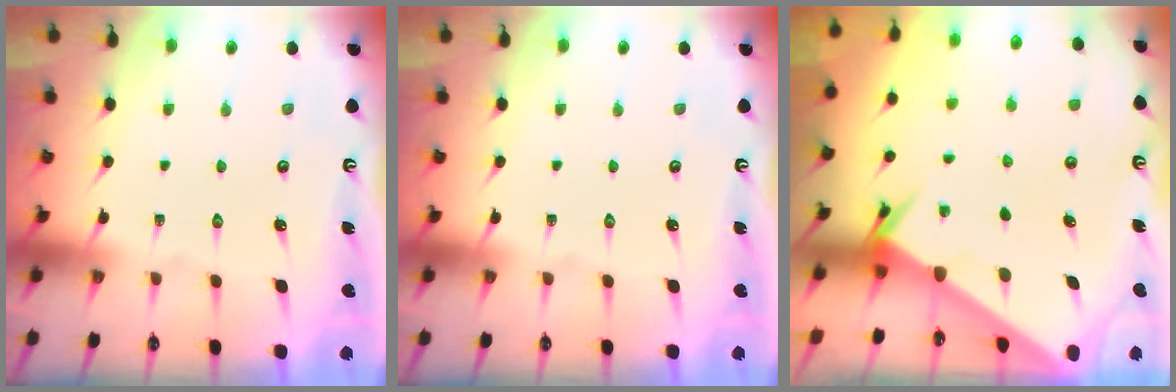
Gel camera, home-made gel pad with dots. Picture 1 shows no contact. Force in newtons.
{"total": 0.0}
{"total": 2.4, "press": 2.4, "slide": 0.3}